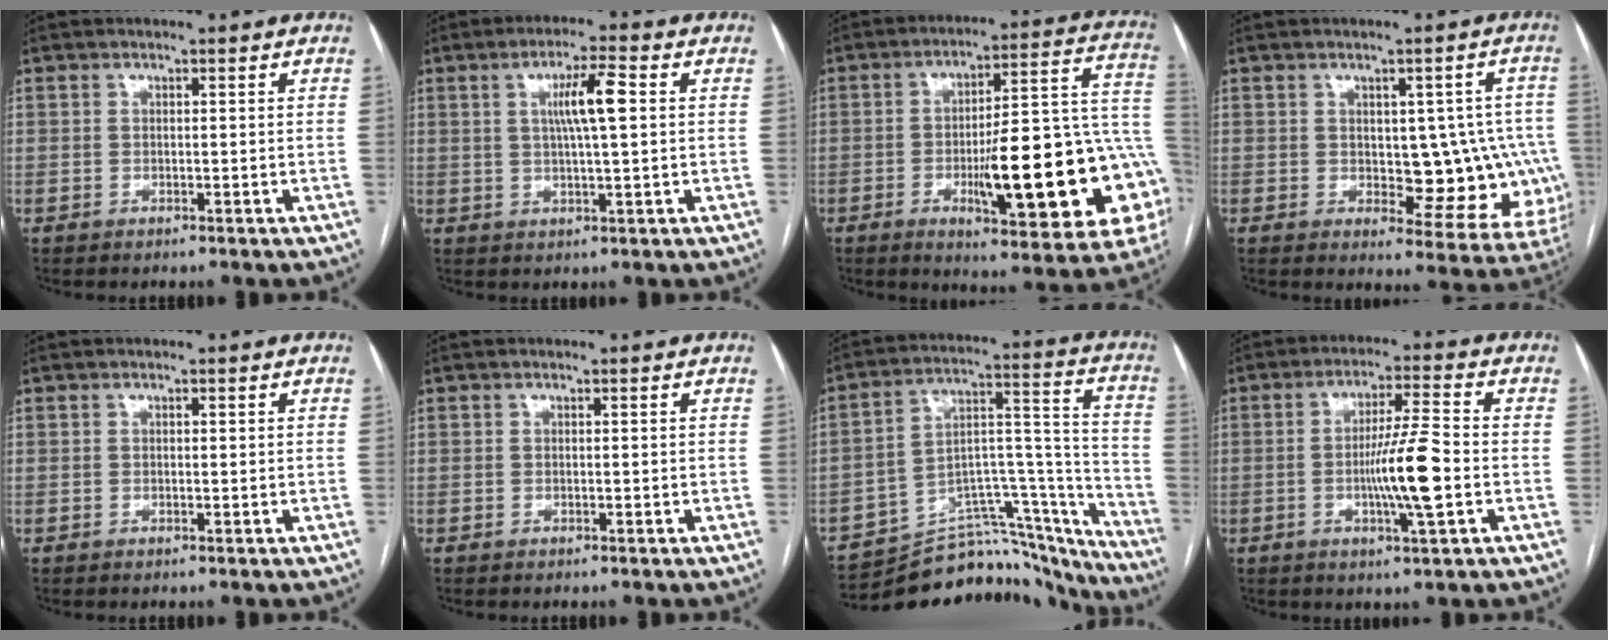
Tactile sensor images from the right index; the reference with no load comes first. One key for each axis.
{"total": 6.4, "fx": 1.4, "fy": 0.3, "fz": 6.2, "tx": -0.112, "ty": 0.005, "tz": 0.024}
{"total": 24.8, "fx": -5.8, "fy": 4.9, "fz": 23.6, "tx": -0.248, "ty": 0.017, "tz": -0.069}
{"total": 12.1, "fx": -0.5, "fy": 5.8, "fz": 10.6, "tx": -0.103, "ty": 0.011, "tz": 0.006}
{"total": 0.0}
{"total": 0.0}
{"total": 25.9, "fx": -24.3, "fy": 6.3, "fz": 6.3, "tx": -0.053, "ty": 0.052, "tz": -0.346}
{"total": 9.1, "fx": -1.8, "fy": 0.0, "fz": 8.9, "tx": -0.160, "ty": -0.006, "tz": -0.034}